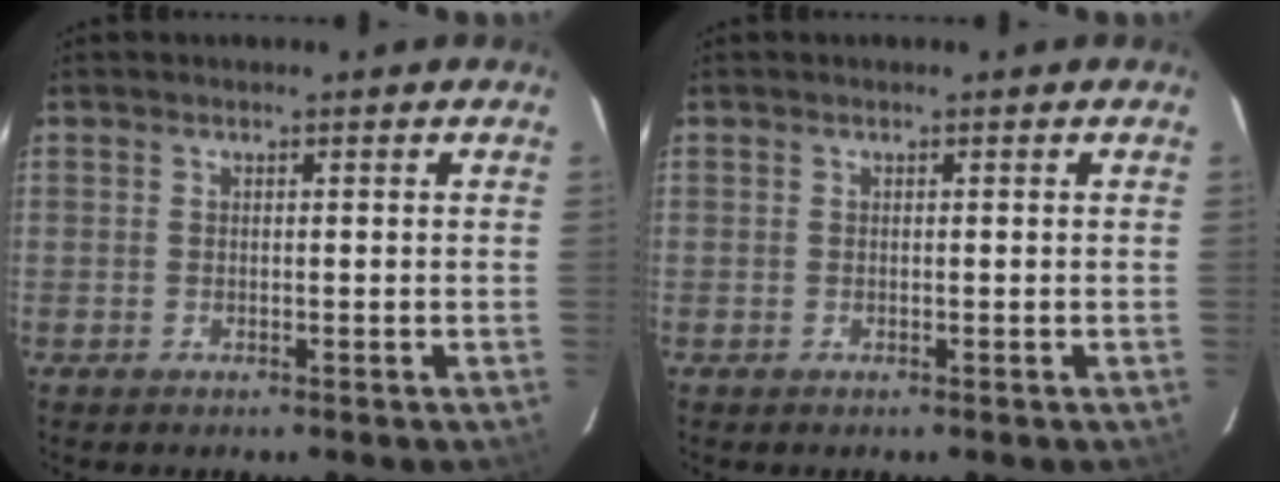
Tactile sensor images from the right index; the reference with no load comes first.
{"total": 0.0}